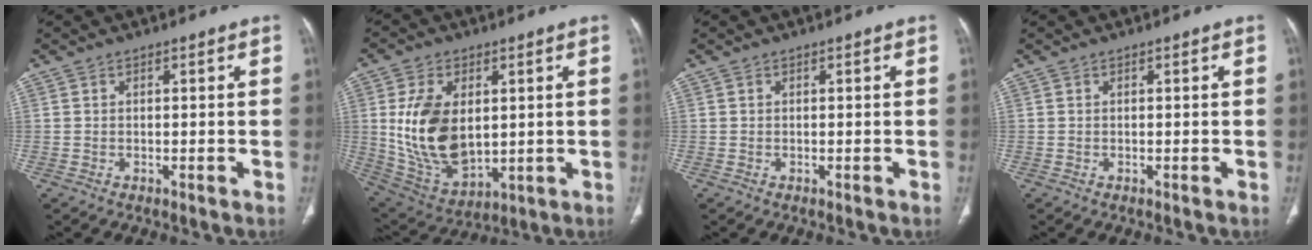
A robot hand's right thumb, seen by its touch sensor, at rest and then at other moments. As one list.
[{"total": 16.3, "force": [1.8, 10.1, 12.7], "torque": [-0.218, -0.017, 0.054]}, {"total": 0.0}, {"total": 0.0}]